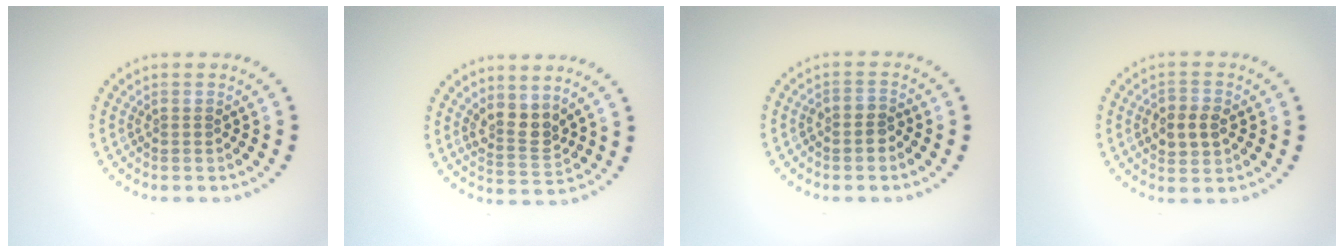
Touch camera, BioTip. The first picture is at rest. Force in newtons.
{"total": 2.7, "press": 2.4, "slide": 1.3}
{"total": 1.2, "press": 1.0, "slide": 0.7}
{"total": 2.9, "press": 2.9, "slide": 0.3}